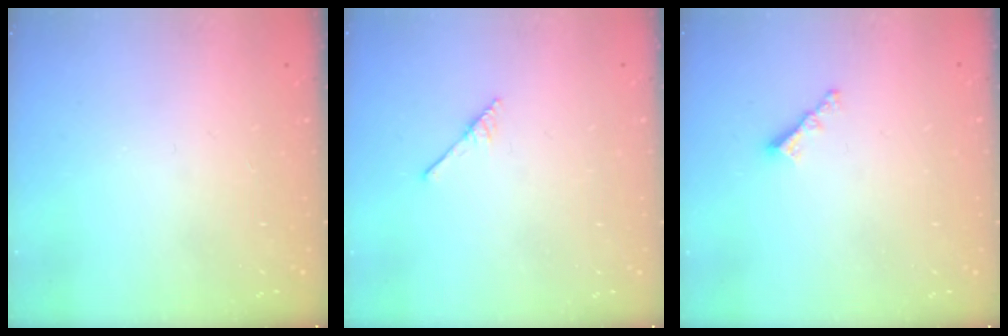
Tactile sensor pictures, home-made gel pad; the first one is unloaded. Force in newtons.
{"total": 2.9, "press": 2.9, "slide": 0.3}
{"total": 3.0, "press": 2.9, "slide": 0.4}